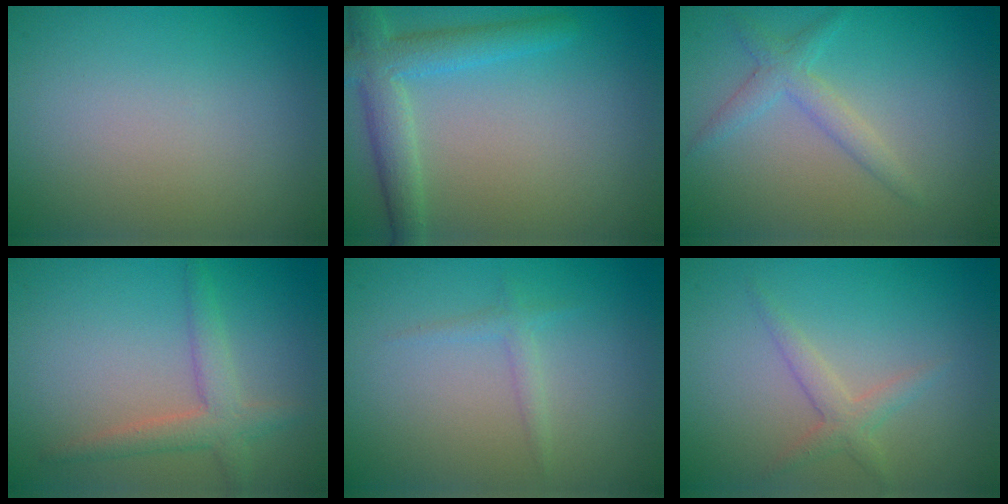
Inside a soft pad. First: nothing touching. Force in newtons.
{"total": 4.0, "press": 4.0, "slide": 0.1}
{"total": 2.1, "press": 2.1, "slide": 0.1}
{"total": 2.8, "press": 2.8, "slide": 0.2}
{"total": 1.1, "press": 1.1, "slide": 0.1}
{"total": 1.8, "press": 1.8, "slide": 0.1}